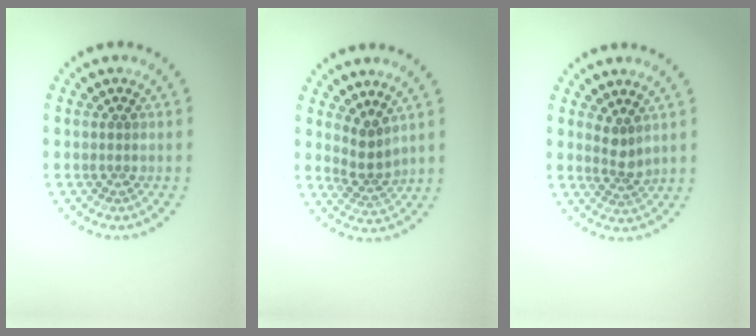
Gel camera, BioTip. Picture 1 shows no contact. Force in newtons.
{"total": 2.3, "press": 1.6, "slide": 1.7}
{"total": 1.8, "press": 1.4, "slide": 1.2}